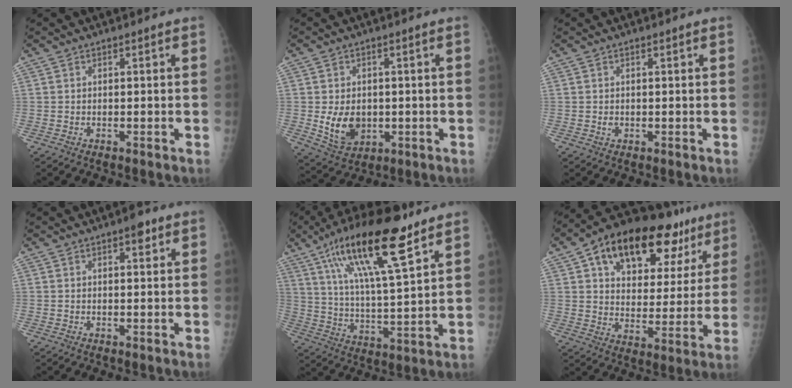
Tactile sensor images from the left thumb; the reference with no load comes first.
{"total": 8.0, "force": [-0.6, 5.9, 5.3], "torque": [-0.071, -0.010, 0.007]}
{"total": 0.8, "force": [0.1, 0.7, 0.5], "torque": [-0.006, 0.000, 0.003]}
{"total": 2.4, "force": [1.4, 0.9, 1.8], "torque": [-0.018, -0.004, 0.017]}
{"total": 20.5, "force": [11.9, 5.1, 16.0], "torque": [-0.273, -0.035, 0.212]}
{"total": 25.2, "force": [13.3, 13.6, 16.5], "torque": [-0.208, 0.005, 0.203]}